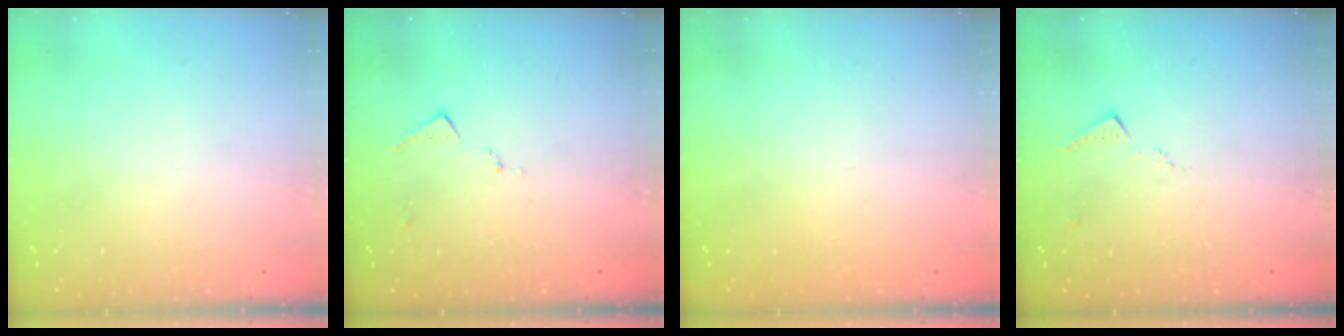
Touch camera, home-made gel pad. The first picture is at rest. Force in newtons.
{"total": 7.1, "press": 7.0, "slide": 0.9}
{"total": 0.9, "press": 0.9, "slide": 0.1}
{"total": 6.8, "press": 6.8, "slide": 0.8}